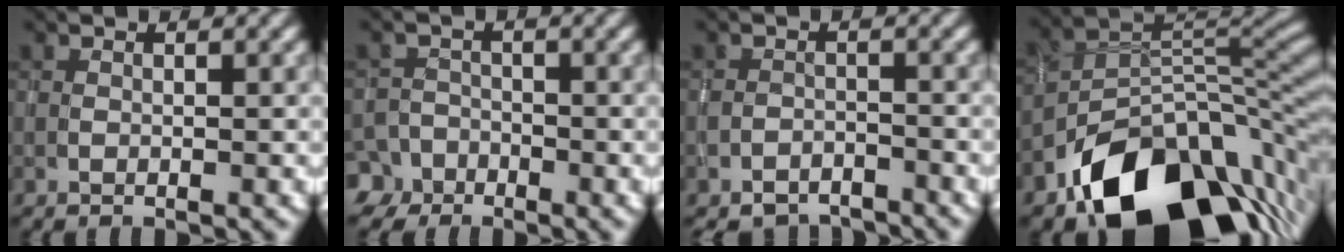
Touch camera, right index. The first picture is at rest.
{"total": 5.3, "force": [-3.8, 3.7, 0.7], "torque": [0.008, -0.012, -0.066]}
{"total": 3.2, "force": [-3.0, 1.3, 0.2], "torque": [0.002, -0.001, -0.052]}
{"total": 15.2, "force": [-8.8, 8.9, 8.6], "torque": [-0.136, -0.003, -0.154]}